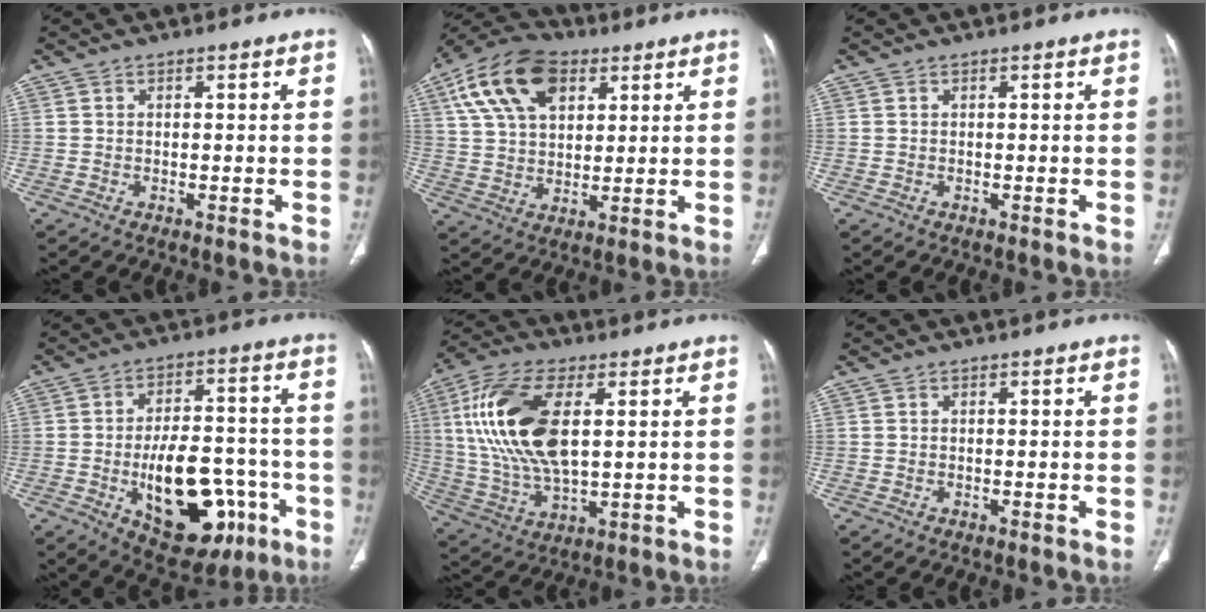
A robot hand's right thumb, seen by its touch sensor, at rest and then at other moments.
{"total": 16.5, "force": [7.2, 9.9, 11.1], "torque": [-0.190, 0.000, 0.125]}
{"total": 0.0}
{"total": 20.3, "force": [-6.5, 10.8, 15.8], "torque": [-0.201, 0.034, -0.077]}
{"total": 19.4, "force": [4.0, 9.2, 16.6], "torque": [-0.347, -0.005, 0.079]}
{"total": 0.0}